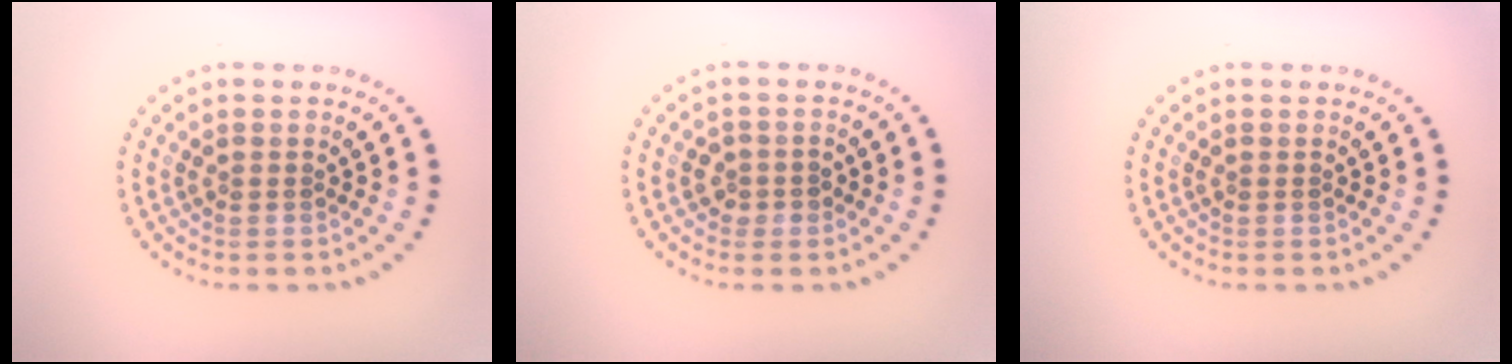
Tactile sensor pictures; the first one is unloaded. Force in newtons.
{"total": 1.3, "press": 1.3, "slide": 0.3}
{"total": 0.0}